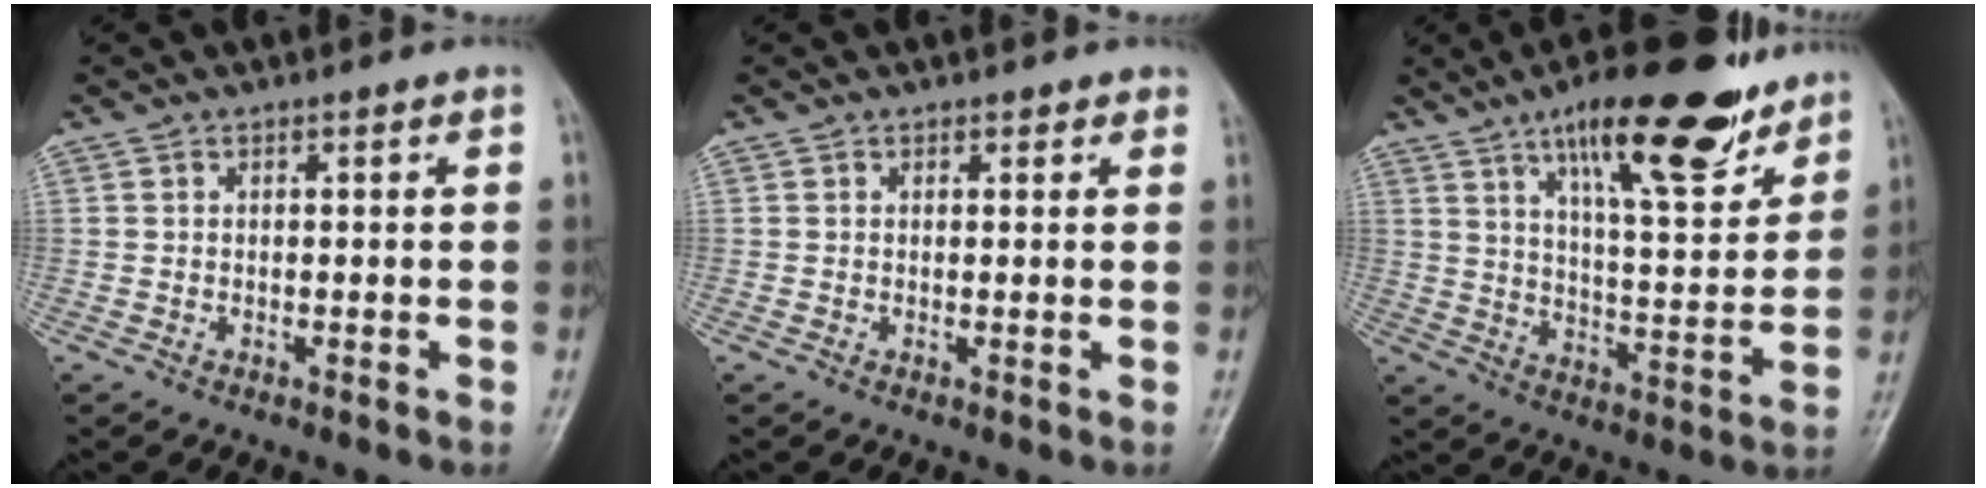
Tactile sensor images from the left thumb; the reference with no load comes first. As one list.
[{"total": 1.3, "force": [0.9, 0.9, 0.2], "torque": [0.015, -0.005, 0.005]}, {"total": 19.1, "force": [12.4, 5.6, 13.4], "torque": [-0.166, -0.061, 0.196]}]